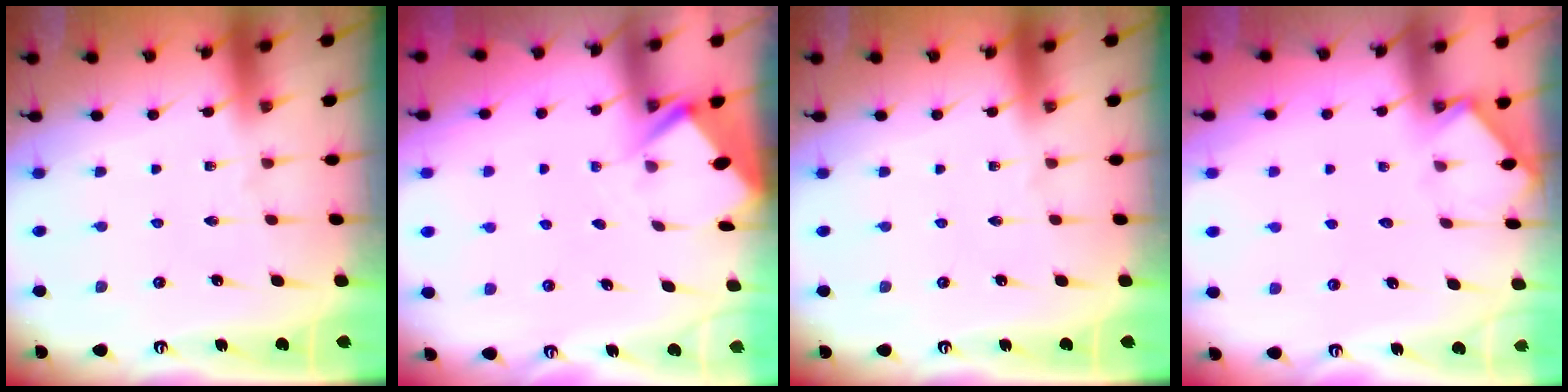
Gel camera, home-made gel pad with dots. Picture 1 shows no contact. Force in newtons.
{"total": 2.9, "press": 2.9, "slide": 0.1}
{"total": 0.0}
{"total": 3.2, "press": 3.2, "slide": 0.4}